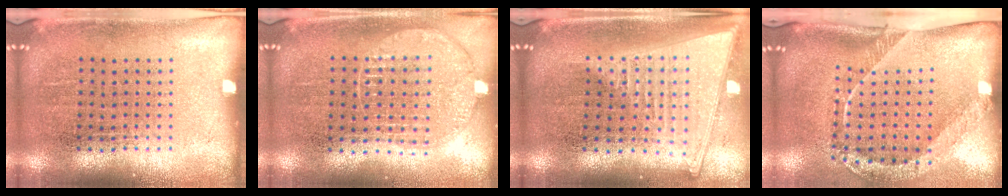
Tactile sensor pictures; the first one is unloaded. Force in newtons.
{"total": 1.1, "press": 1.1, "slide": 0.1}
{"total": 2.1, "press": 1.8, "slide": 1.2}
{"total": 2.5, "press": 1.6, "slide": 1.8}